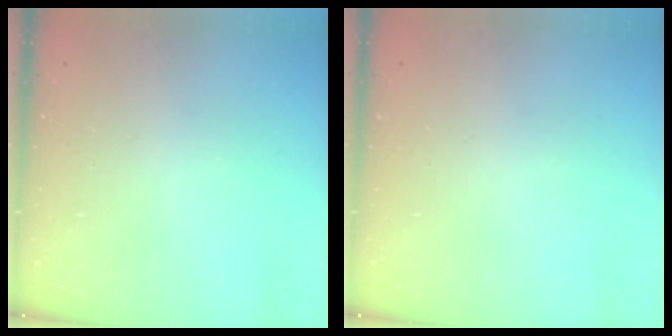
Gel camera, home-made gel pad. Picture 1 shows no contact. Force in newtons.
{"total": 0.0}